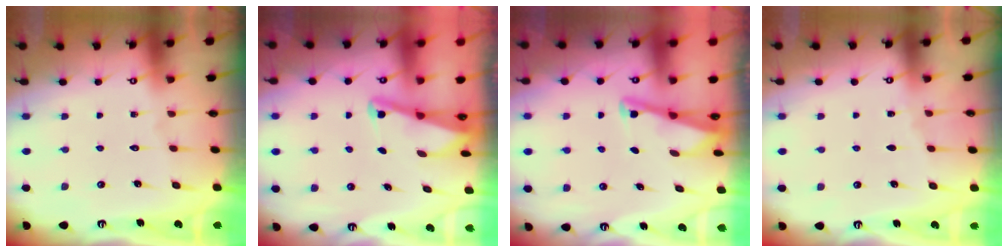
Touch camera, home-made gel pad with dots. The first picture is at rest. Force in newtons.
{"total": 2.0, "press": 2.0, "slide": 0.4}
{"total": 2.9, "press": 2.8, "slide": 0.4}
{"total": 2.5, "press": 2.5, "slide": 0.4}